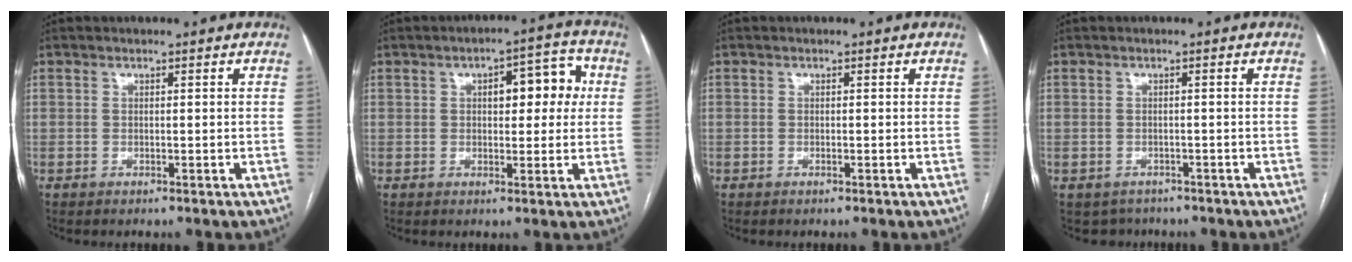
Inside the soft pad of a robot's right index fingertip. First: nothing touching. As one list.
[{"total": 7.5, "force": [1.6, 3.2, 6.6], "torque": [-0.078, 0.029, 0.020]}, {"total": 0.0}, {"total": 3.1, "force": [-2.3, 2.1, 0.2], "torque": [-0.004, 0.005, -0.030]}]